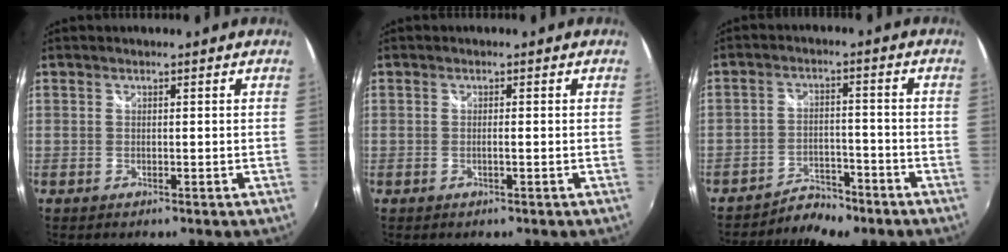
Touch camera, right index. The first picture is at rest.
{"total": 0.9, "force": [-0.4, -0.1, 0.8], "torque": [-0.014, -0.002, -0.007]}
{"total": 4.9, "force": [-4.8, 0.2, 0.6], "torque": [-0.017, 0.001, -0.074]}